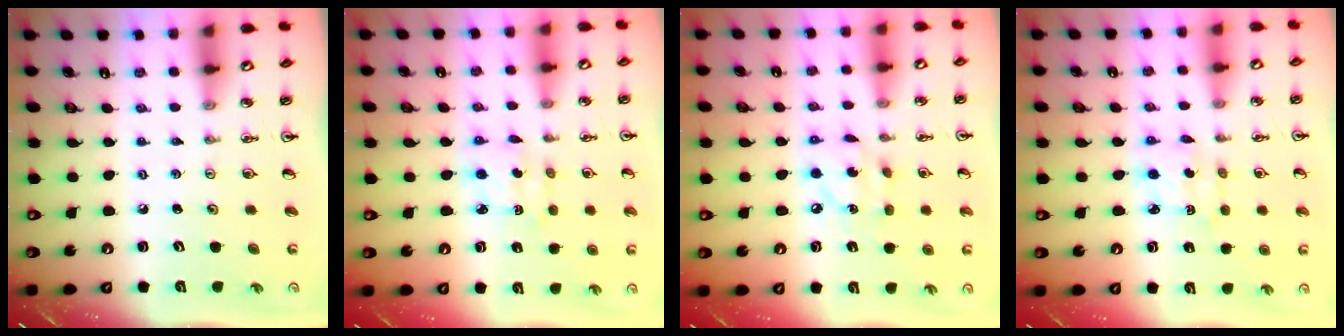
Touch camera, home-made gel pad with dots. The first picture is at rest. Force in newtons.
{"total": 2.9, "press": 2.9, "slide": 0.2}
{"total": 7.9, "press": 7.9, "slide": 0.2}
{"total": 2.9, "press": 2.9, "slide": 0.2}